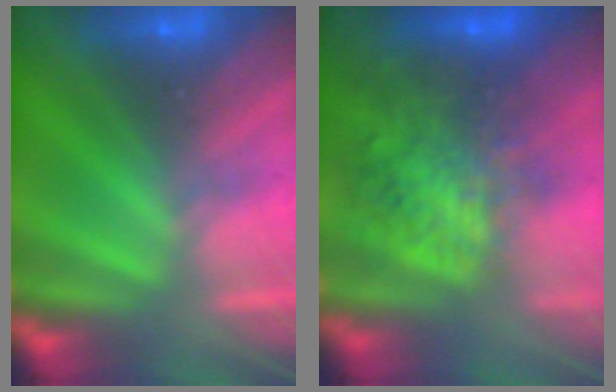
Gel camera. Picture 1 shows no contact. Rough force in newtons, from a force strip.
{"total": 5.8}